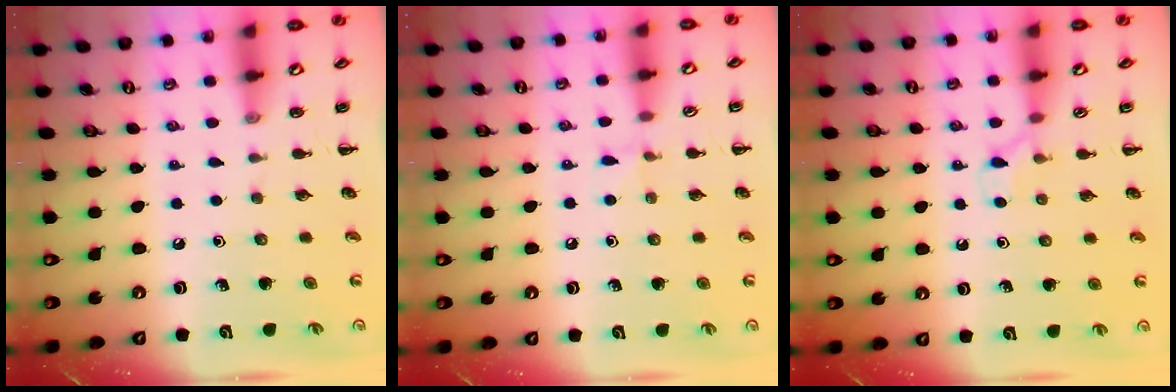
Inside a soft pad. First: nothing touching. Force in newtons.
{"total": 3.8, "press": 3.5, "slide": 1.4}
{"total": 3.6, "press": 3.4, "slide": 1.3}